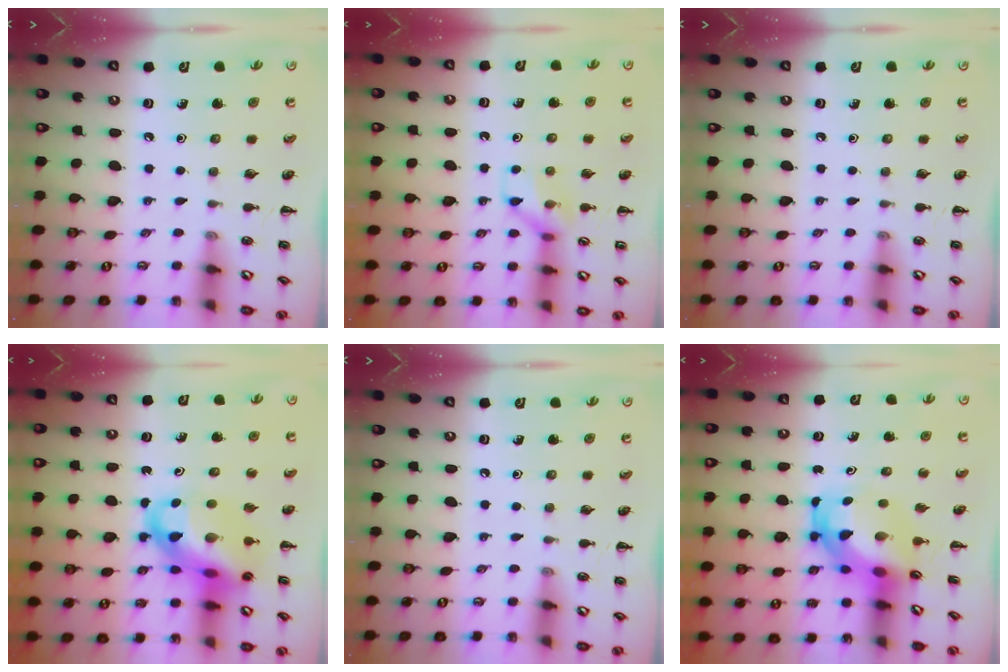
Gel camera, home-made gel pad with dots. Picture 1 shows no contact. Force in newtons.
{"total": 9.2, "press": 9.2, "slide": 0.7}
{"total": 0.0}
{"total": 14.8, "press": 14.3, "slide": 3.6}
{"total": 0.0}
{"total": 6.3, "press": 6.2, "slide": 1.4}